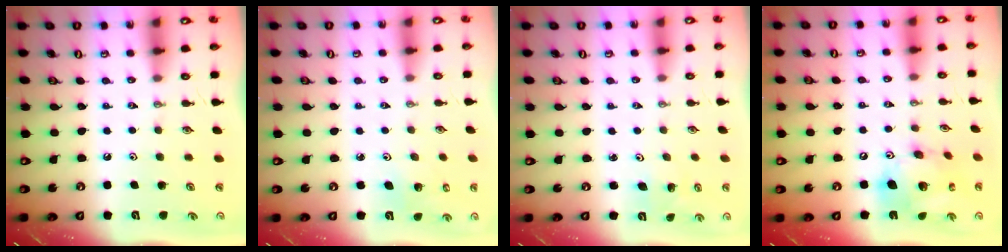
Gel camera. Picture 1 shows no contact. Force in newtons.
{"total": 3.7, "press": 3.6, "slide": 0.8}
{"total": 1.9, "press": 1.9, "slide": 0.2}
{"total": 15.7, "press": 15.6, "slide": 1.9}